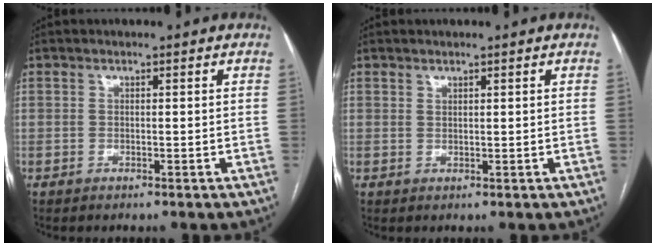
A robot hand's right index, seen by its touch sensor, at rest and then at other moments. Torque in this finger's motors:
{"motor_torque": [-0.11, -0.10, 0.04, 0.00]}